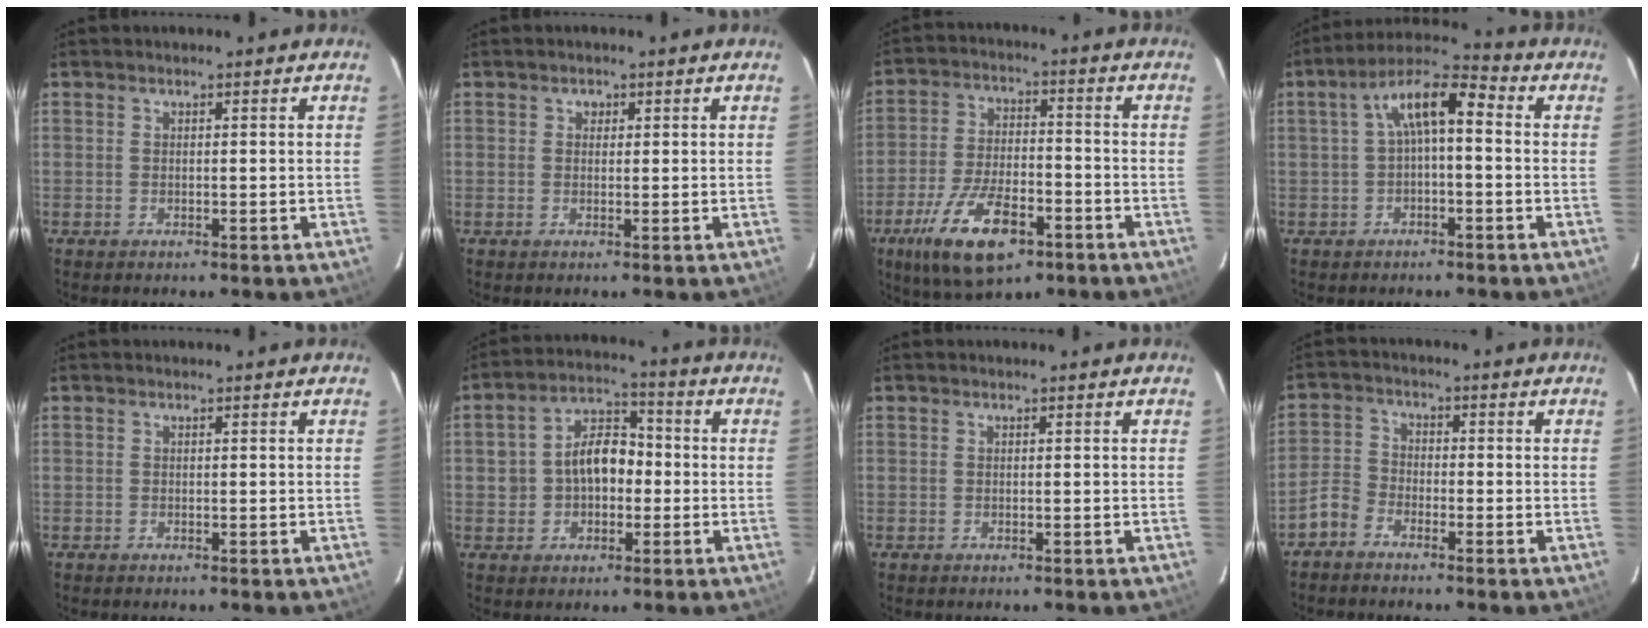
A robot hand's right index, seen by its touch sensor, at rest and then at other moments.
{"total": 1.2, "force": [0.3, 1.1, 0.2], "torque": [-0.001, 0.005, 0.003]}
{"total": 15.2, "force": [-8.3, 6.4, 11.1], "torque": [-0.228, -0.021, -0.142]}
{"total": 8.1, "force": [0.1, 3.0, 7.5], "torque": [-0.144, 0.029, 0.000]}
{"total": 0.0}
{"total": 8.6, "force": [-0.8, 6.3, 5.9], "torque": [-0.105, 0.032, -0.003]}
{"total": 0.0}
{"total": 3.9, "force": [-2.9, 2.3, 1.1], "torque": [-0.023, 0.014, -0.064]}